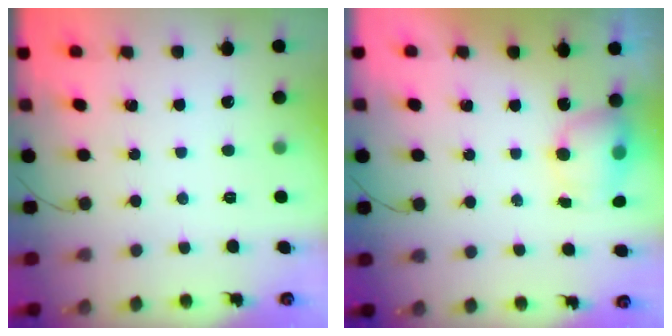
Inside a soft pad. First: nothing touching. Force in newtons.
{"total": 6.3, "press": 6.2, "slide": 0.7}